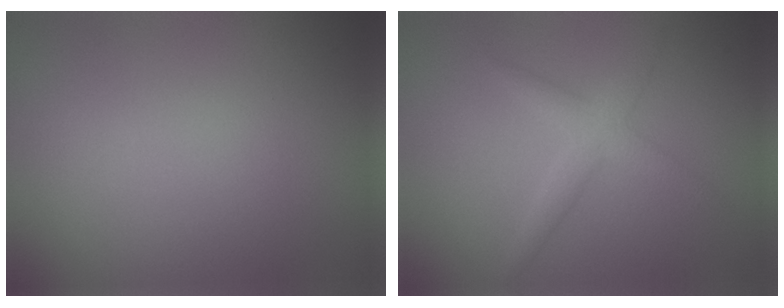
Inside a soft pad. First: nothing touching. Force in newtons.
{"total": 2.5, "press": 2.5, "slide": 0.1}